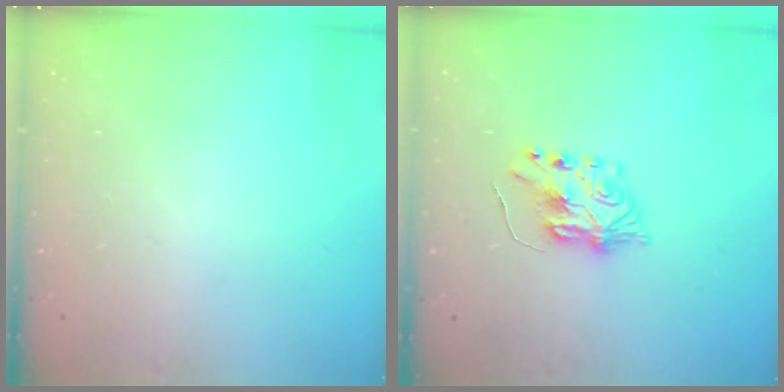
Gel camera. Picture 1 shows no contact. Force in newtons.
{"total": 7.5, "press": 7.5, "slide": 0.8}